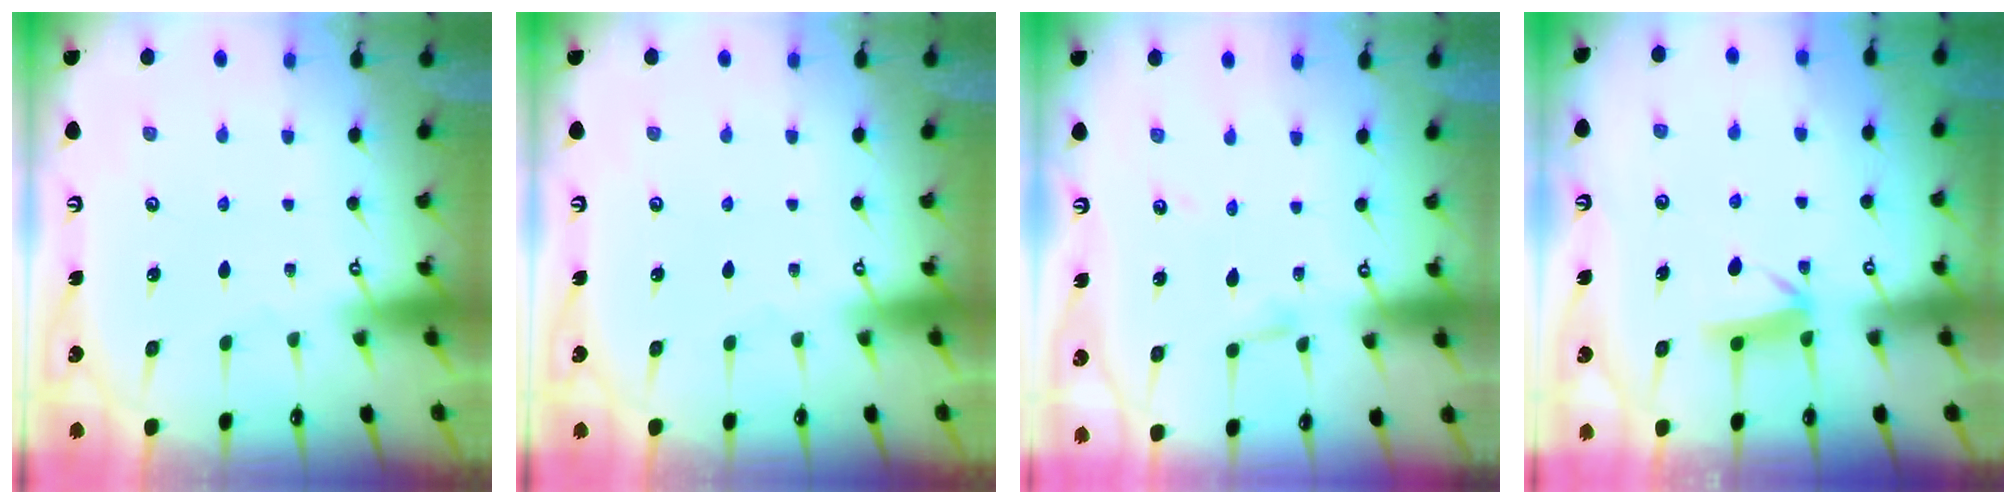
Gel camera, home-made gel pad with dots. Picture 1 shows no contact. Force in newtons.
{"total": 0.0}
{"total": 2.8, "press": 2.8, "slide": 0.2}
{"total": 6.1, "press": 6.0, "slide": 0.9}